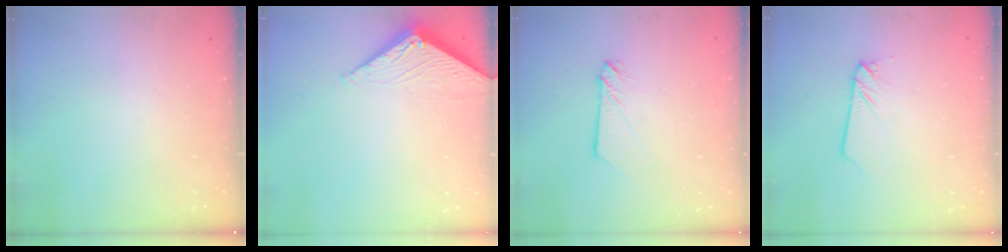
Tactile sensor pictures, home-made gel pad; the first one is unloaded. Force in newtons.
{"total": 2.8, "press": 2.8, "slide": 0.3}
{"total": 2.4, "press": 2.4, "slide": 0.2}
{"total": 2.3, "press": 2.3, "slide": 0.1}